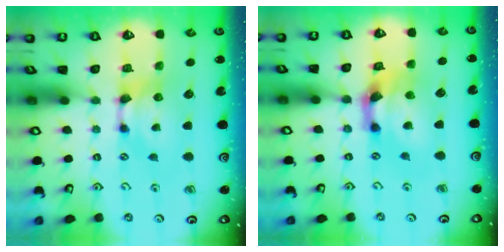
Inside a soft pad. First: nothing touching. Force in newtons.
{"total": 3.8, "press": 3.2, "slide": 2.0}